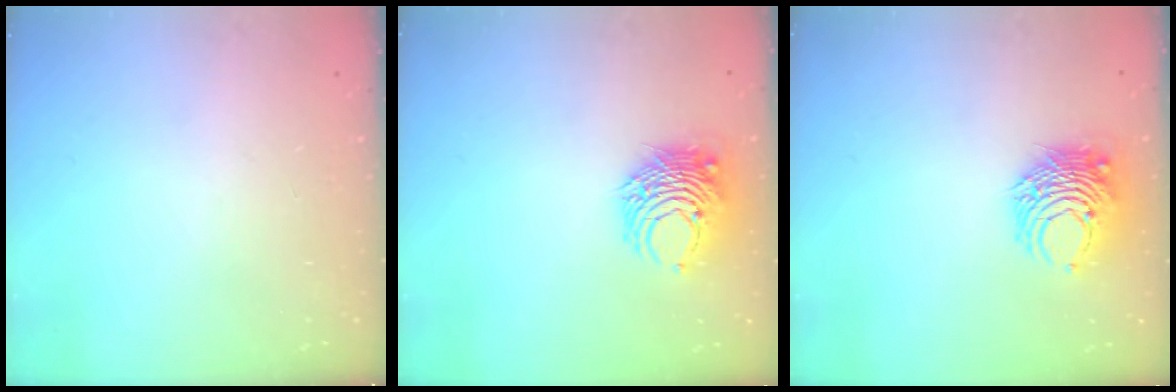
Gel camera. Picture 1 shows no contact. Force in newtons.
{"total": 8.4, "press": 8.4, "slide": 0.5}
{"total": 8.4, "press": 8.4, "slide": 0.5}